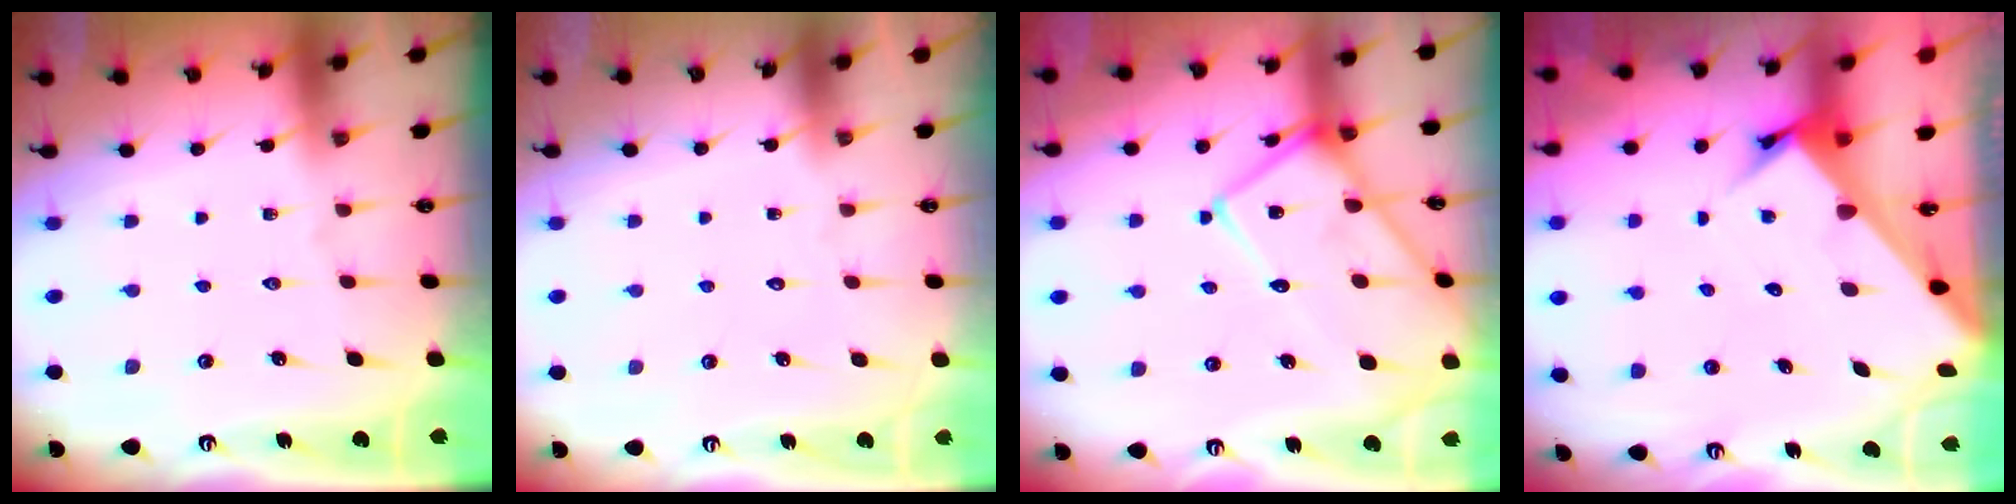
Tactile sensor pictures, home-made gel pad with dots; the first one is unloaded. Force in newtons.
{"total": 1.5, "press": 1.5, "slide": 0.0}
{"total": 16.5, "press": 16.4, "slide": 1.4}
{"total": 4.2, "press": 4.2, "slide": 0.3}